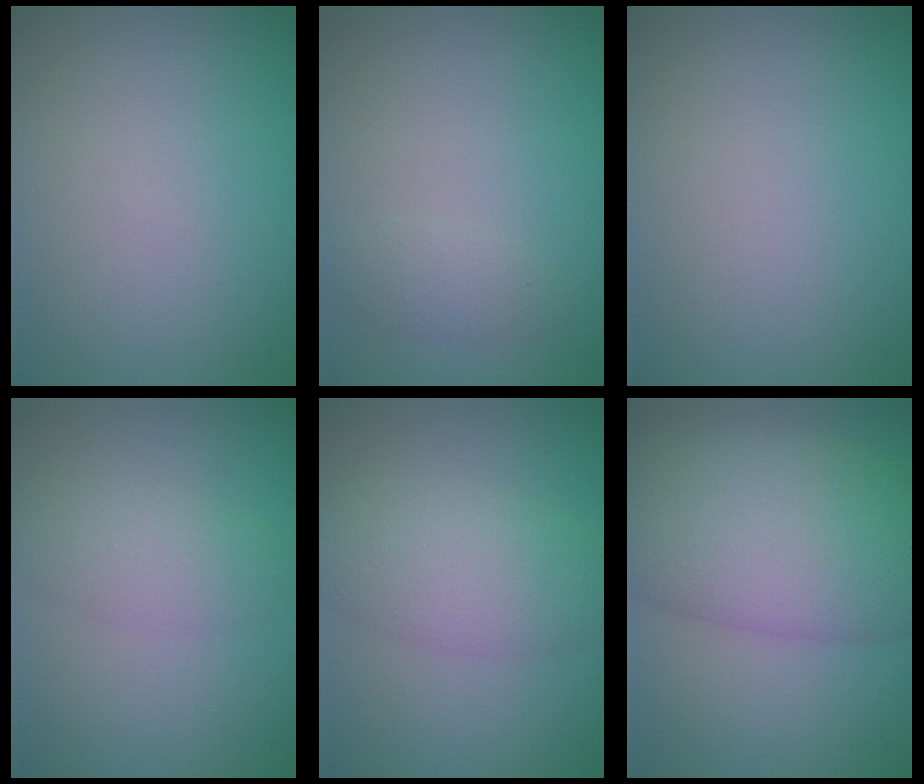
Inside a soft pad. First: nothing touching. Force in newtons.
{"total": 1.3, "press": 1.3, "slide": 0.1}
{"total": 0.0}
{"total": 2.6, "press": 2.6, "slide": 0.2}
{"total": 4.4, "press": 4.4, "slide": 0.3}
{"total": 10.0, "press": 9.9, "slide": 0.4}